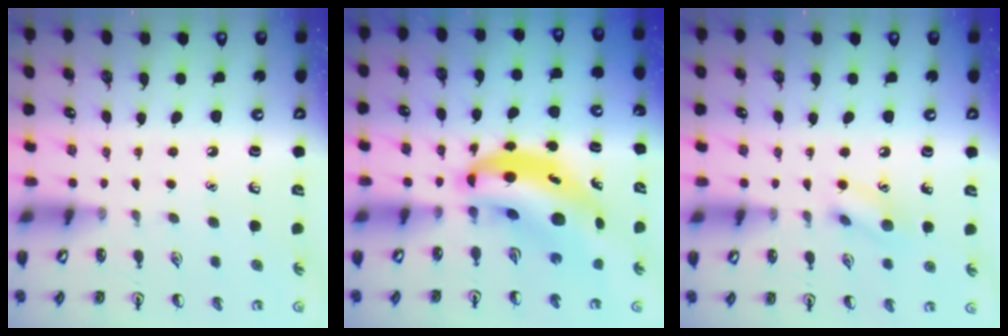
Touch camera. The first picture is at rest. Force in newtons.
{"total": 9.6, "press": 9.1, "slide": 2.9}
{"total": 7.9, "press": 7.8, "slide": 1.1}